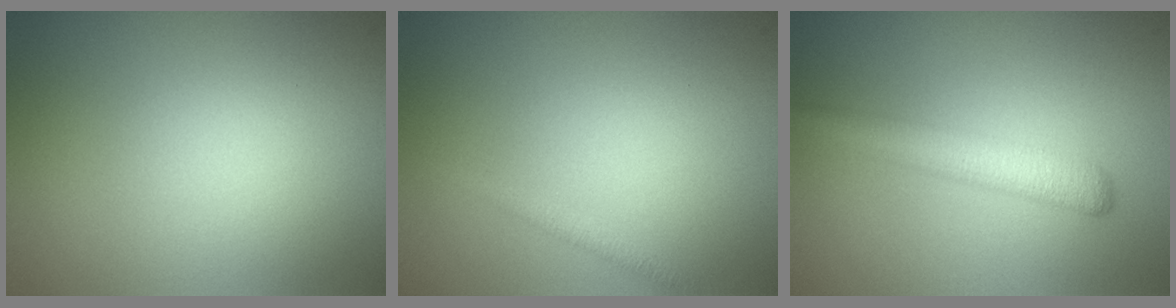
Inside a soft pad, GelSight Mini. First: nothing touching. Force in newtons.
{"total": 1.1, "press": 1.1, "slide": 0.0}
{"total": 3.7, "press": 3.7, "slide": 0.1}